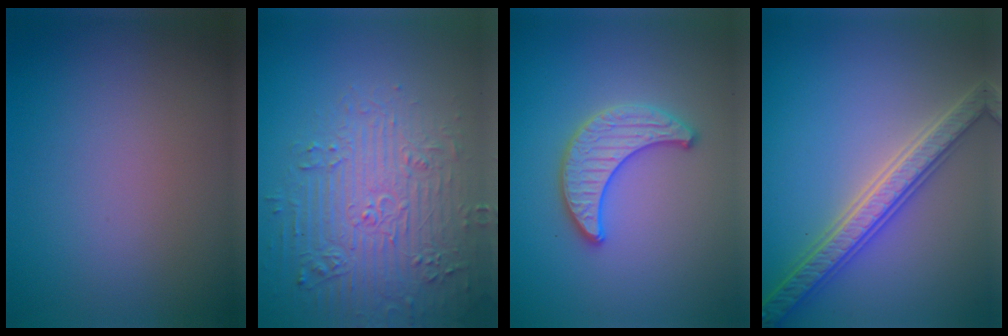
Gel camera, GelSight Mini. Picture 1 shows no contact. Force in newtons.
{"total": 5.2, "press": 5.1, "slide": 1.3}
{"total": 3.3, "press": 3.2, "slide": 0.3}
{"total": 5.6, "press": 5.4, "slide": 1.1}